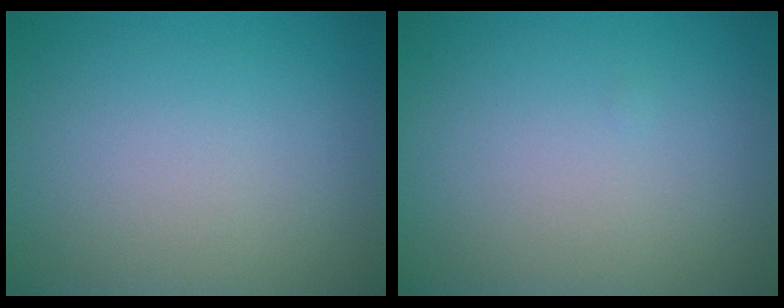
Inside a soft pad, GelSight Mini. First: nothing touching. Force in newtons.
{"total": 0.0}